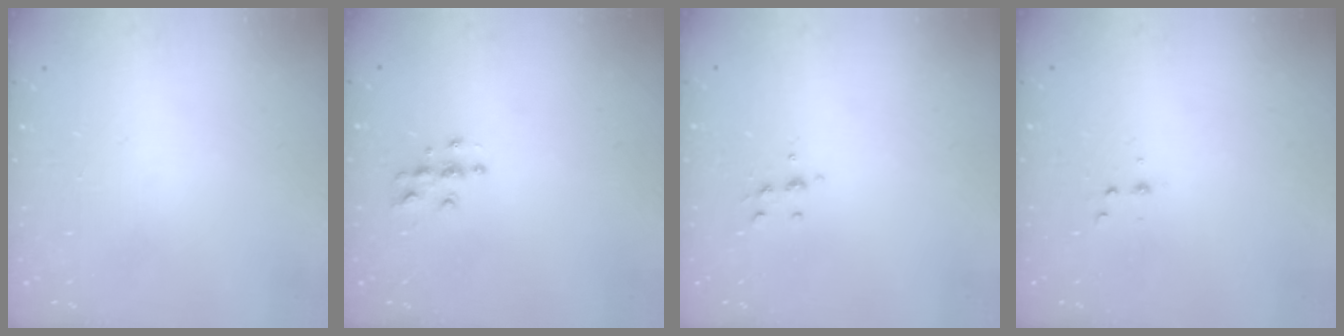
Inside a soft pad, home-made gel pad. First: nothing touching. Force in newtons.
{"total": 4.3, "press": 4.3, "slide": 0.4}
{"total": 5.4, "press": 5.4, "slide": 0.5}
{"total": 2.9, "press": 2.7, "slide": 1.1}